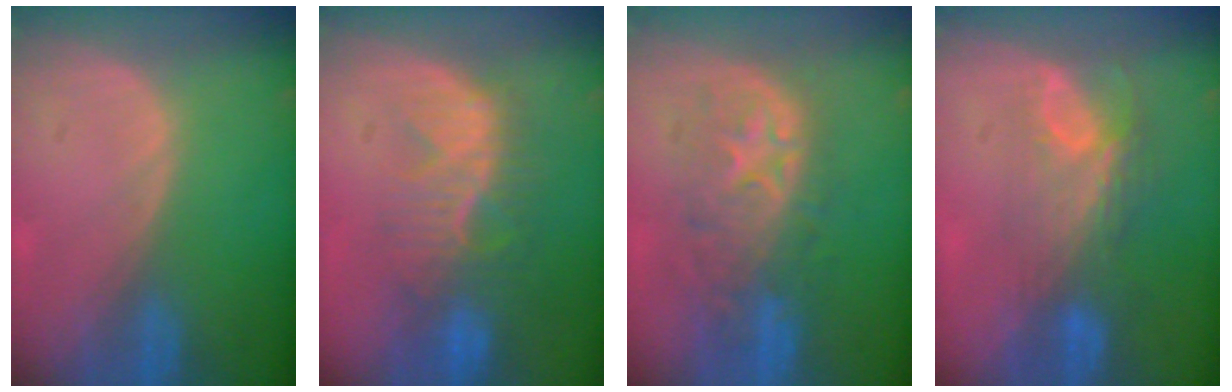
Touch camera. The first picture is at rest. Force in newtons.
{"total": 9.9, "press": 8.7, "slide": 4.7}
{"total": 9.5, "press": 9.0, "slide": 3.1}
{"total": 7.8, "press": 6.8, "slide": 3.8}